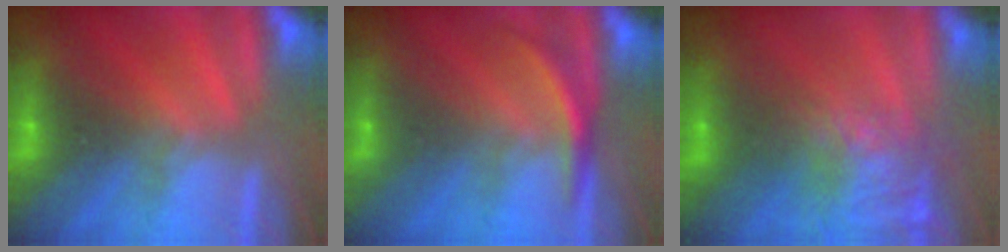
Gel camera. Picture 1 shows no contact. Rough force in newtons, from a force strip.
{"total": 3.4}
{"total": 7.4}